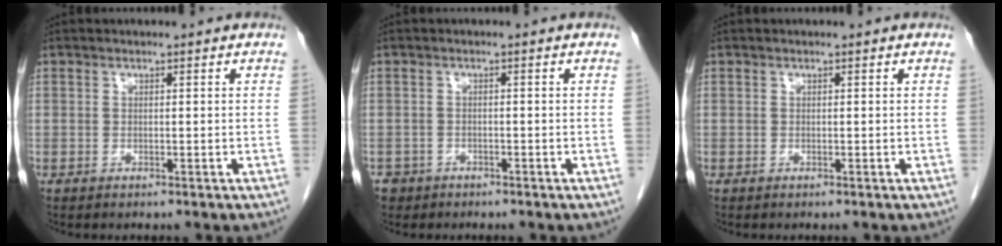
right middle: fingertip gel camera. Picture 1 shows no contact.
{"total": 3.1, "force": [-2.2, 2.2, 0.0], "torque": [-0.004, 0.005, -0.041]}
{"total": 0.0}